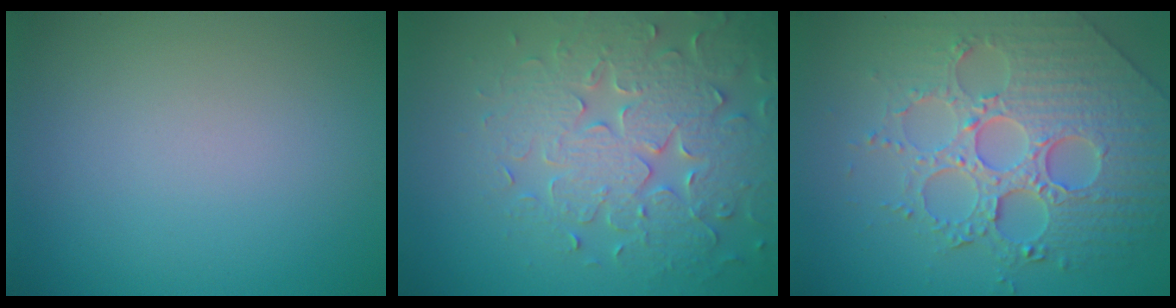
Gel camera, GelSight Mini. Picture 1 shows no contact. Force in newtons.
{"total": 6.7, "press": 5.6, "slide": 3.7}
{"total": 7.4, "press": 6.0, "slide": 4.3}